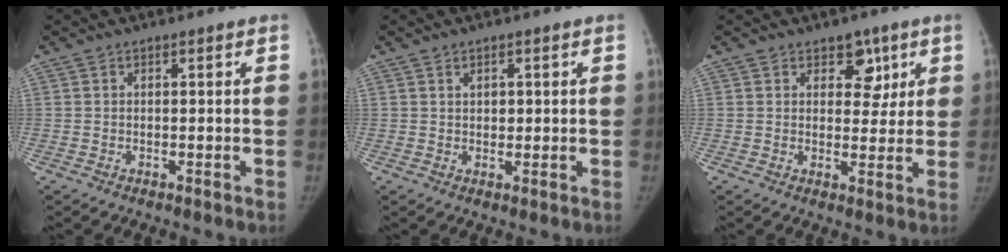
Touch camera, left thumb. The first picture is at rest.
{"total": 1.9, "force": [0.9, 1.4, 1.0], "torque": [-0.005, -0.005, 0.016]}
{"total": 5.7, "force": [3.1, 3.9, 2.9], "torque": [0.000, -0.015, 0.041]}